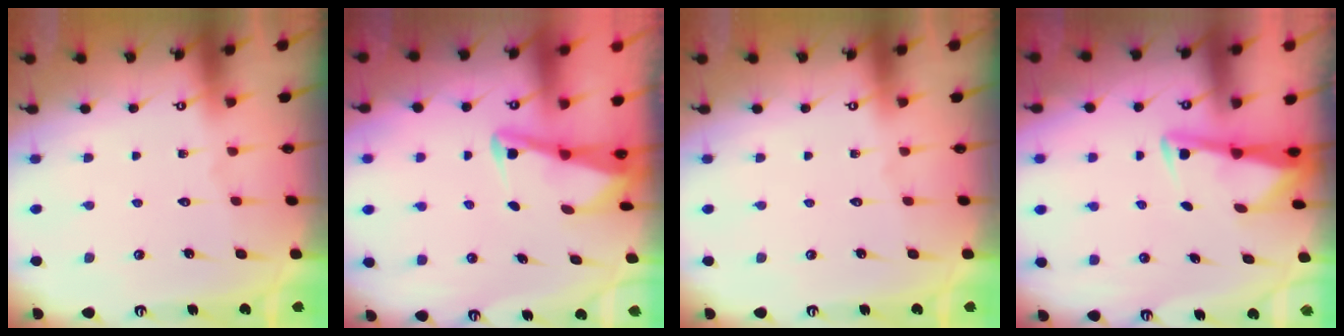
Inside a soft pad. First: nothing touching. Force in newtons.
{"total": 2.8, "press": 2.8, "slide": 0.4}
{"total": 0.0}
{"total": 3.1, "press": 3.1, "slide": 0.3}